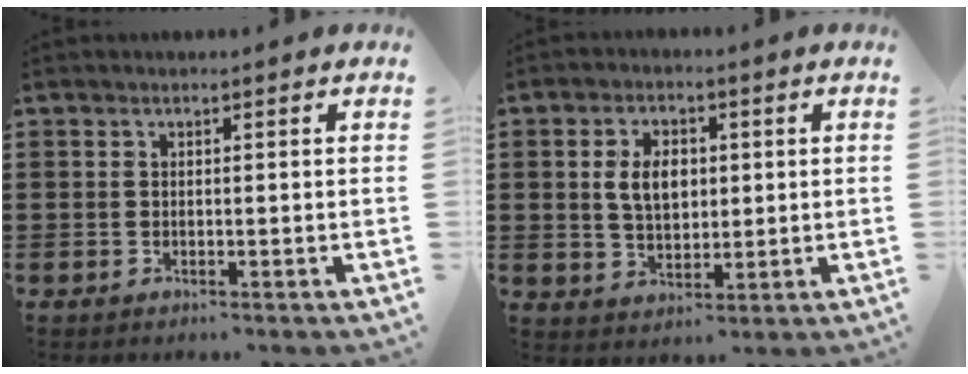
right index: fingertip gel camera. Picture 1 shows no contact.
{"total": 5.5, "force": [0.7, 3.5, 4.2], "torque": [-0.082, 0.004, 0.003]}